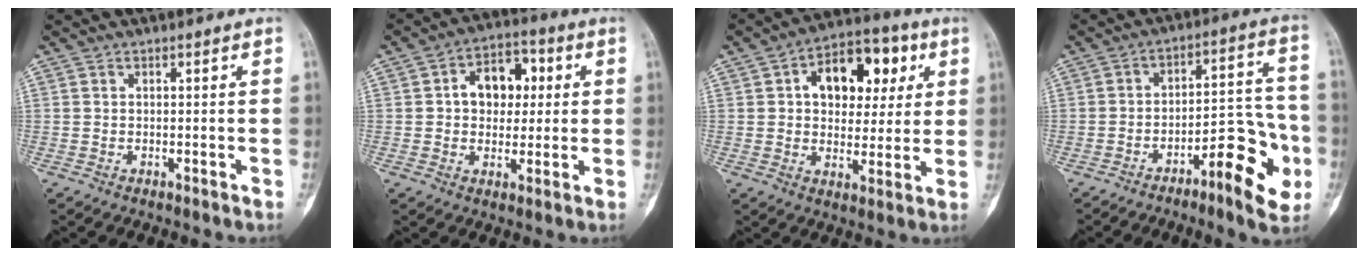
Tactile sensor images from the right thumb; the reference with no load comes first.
{"total": 10.4, "force": [1.8, 7.5, 7.0], "torque": [-0.064, 0.015, 0.022]}
{"total": 15.3, "force": [4.6, 10.0, 10.6], "torque": [-0.107, 0.011, 0.065]}
{"total": 13.6, "force": [-6.0, 4.4, 11.4], "torque": [-0.131, 0.050, -0.086]}